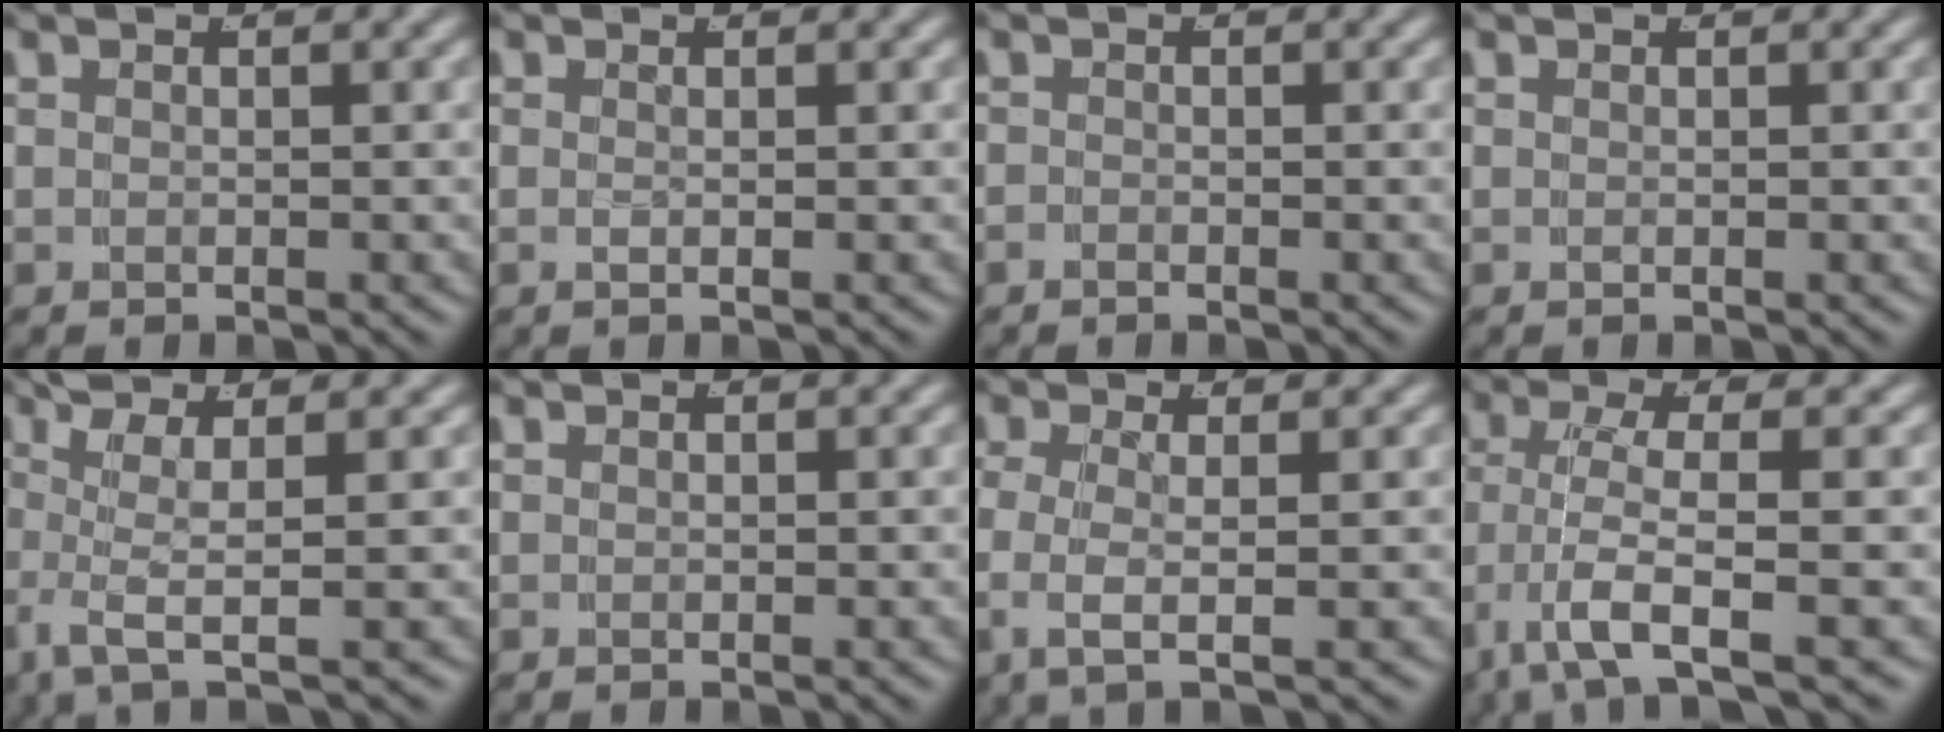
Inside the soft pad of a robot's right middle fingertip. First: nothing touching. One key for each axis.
{"total": 0.7, "fx": -0.1, "fy": -0.5, "fz": 0.5, "tx": -0.013, "ty": -0.007, "tz": 0.004}
{"total": 0.7, "fx": -0.7, "fy": -0.2, "fz": 0.0, "tx": 0.000, "ty": -0.008, "tz": -0.009}
{"total": 0.0}
{"total": 5.0, "fx": 0.6, "fy": 0.9, "fz": 4.9, "tx": -0.099, "ty": -0.006, "tz": 0.015}
{"total": 0.0}
{"total": 4.0, "fx": 0.0, "fy": 1.7, "fz": 3.7, "tx": -0.091, "ty": -0.012, "tz": 0.006}
{"total": 5.2, "fx": -2.4, "fy": 1.3, "fz": 4.5, "tx": -0.107, "ty": -0.031, "tz": -0.017}